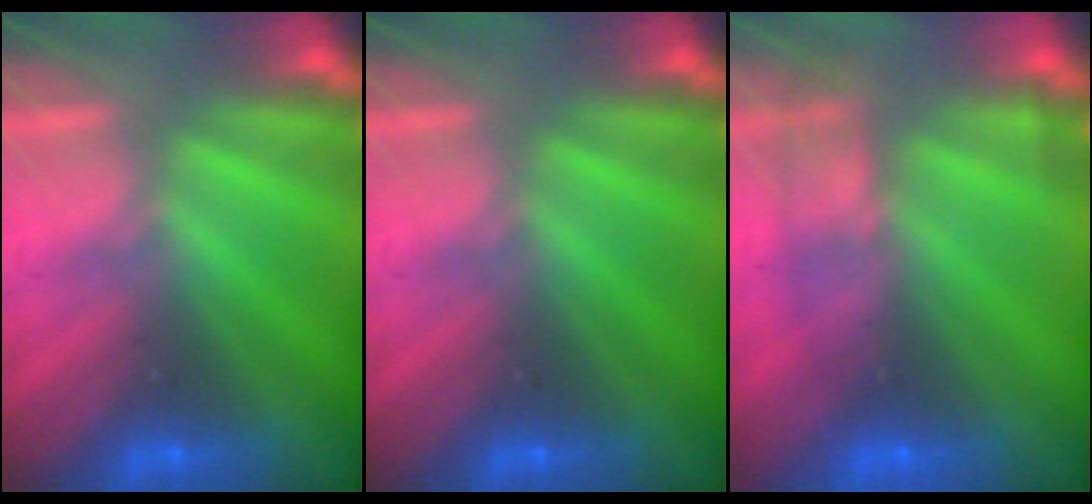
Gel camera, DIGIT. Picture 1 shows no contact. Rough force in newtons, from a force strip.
{"total": 0.0}
{"total": 2.4}